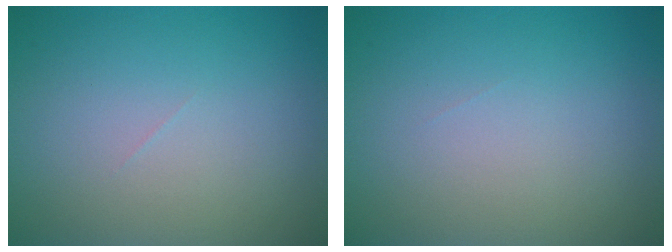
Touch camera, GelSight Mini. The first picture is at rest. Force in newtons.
{"total": 0.0}